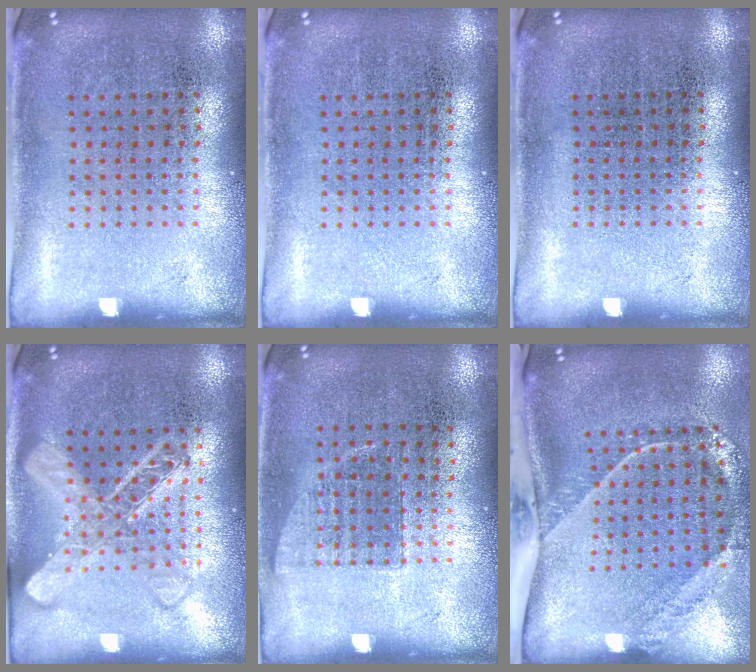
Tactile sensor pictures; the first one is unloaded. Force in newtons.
{"total": 0.0}
{"total": 0.0}
{"total": 2.4, "press": 2.4, "slide": 0.4}
{"total": 0.8, "press": 0.7, "slide": 0.3}
{"total": 2.7, "press": 1.8, "slide": 2.0}